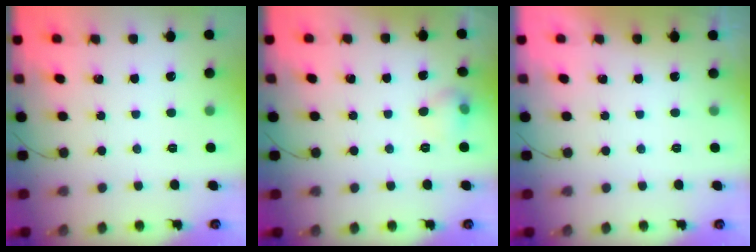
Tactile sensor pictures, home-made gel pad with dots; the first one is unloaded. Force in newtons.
{"total": 6.0, "press": 5.8, "slide": 1.8}
{"total": 0.0}